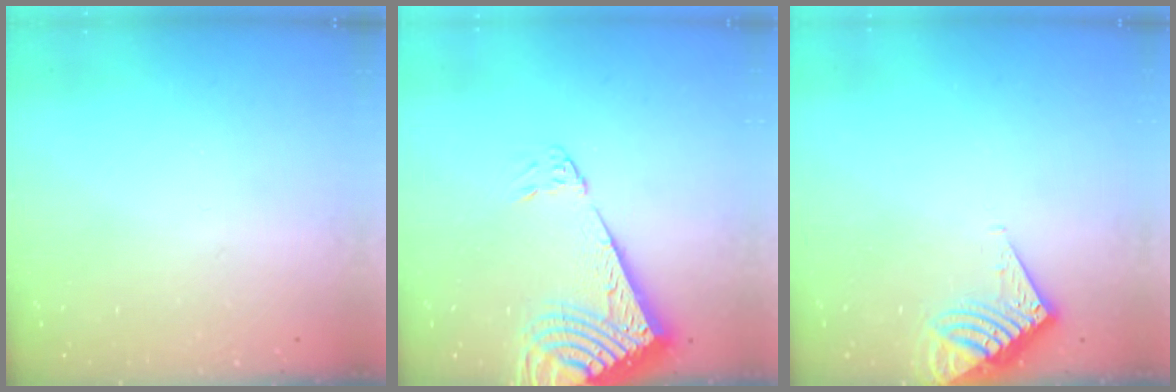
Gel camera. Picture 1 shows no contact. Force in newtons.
{"total": 13.3, "press": 13.2, "slide": 1.9}
{"total": 7.9, "press": 7.9, "slide": 0.3}